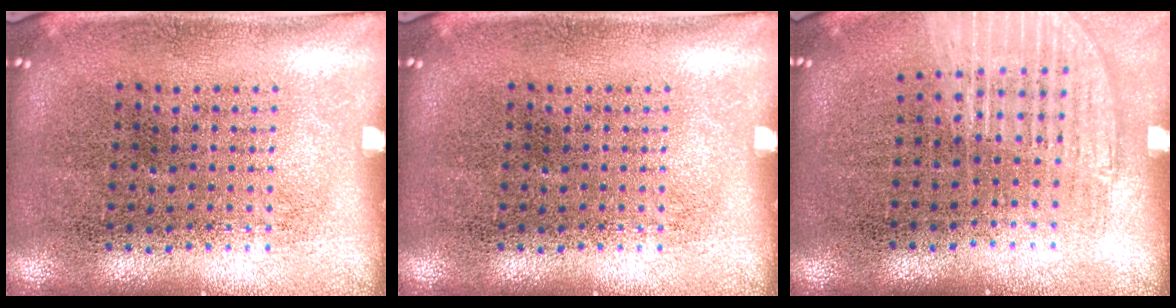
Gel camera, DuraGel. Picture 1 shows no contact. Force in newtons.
{"total": 0.0}
{"total": 1.2, "press": 1.1, "slide": 0.4}